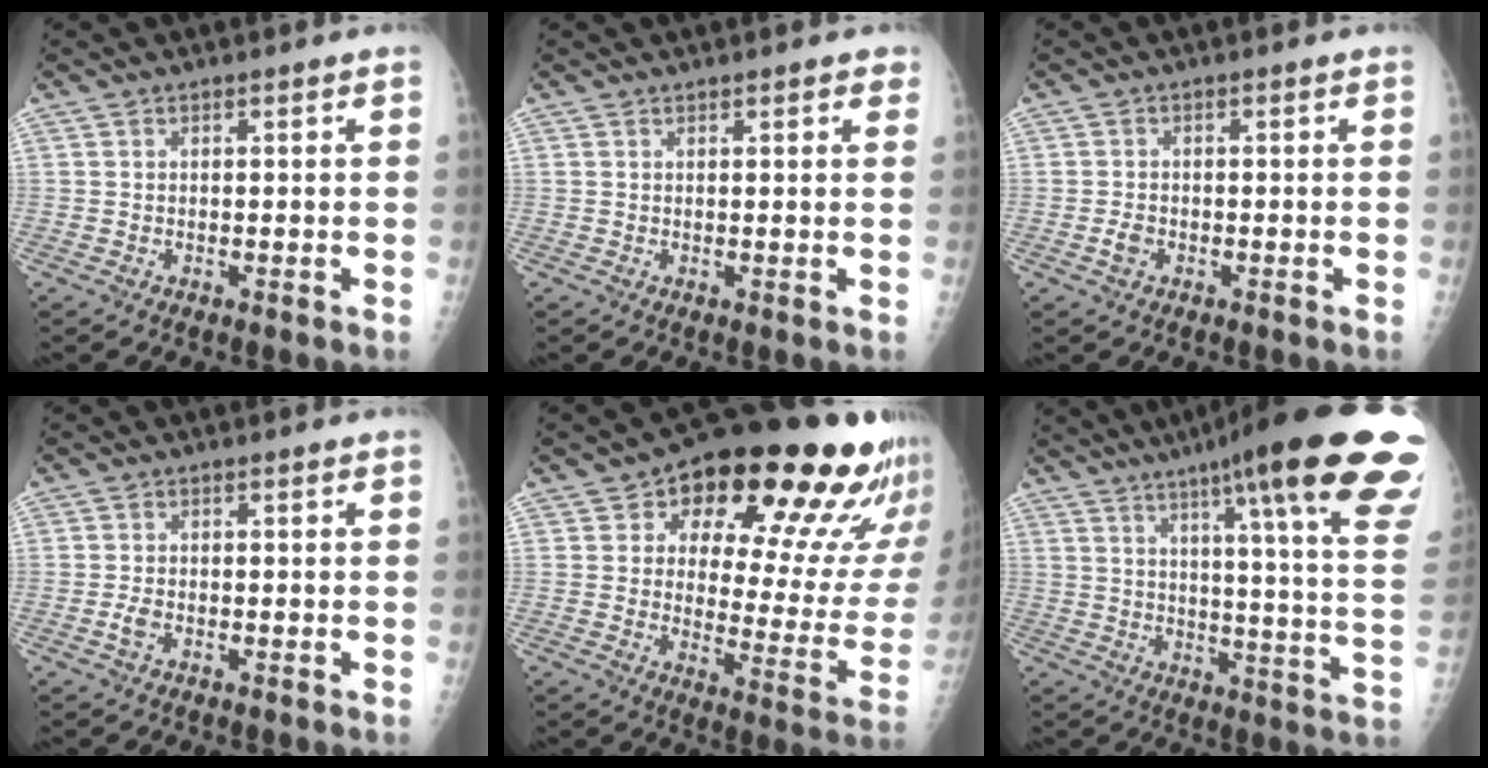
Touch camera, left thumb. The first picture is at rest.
{"total": 2.1, "force": [1.4, 0.8, 1.2], "torque": [-0.004, -0.003, 0.014]}
{"total": 1.9, "force": [-0.7, 1.3, 1.1], "torque": [-0.021, 0.002, -0.014]}
{"total": 1.8, "force": [-0.7, 0.9, 1.3], "torque": [-0.031, 0.000, -0.015]}
{"total": 25.7, "force": [15.1, 11.1, 17.6], "torque": [-0.191, -0.054, 0.200]}
{"total": 29.6, "force": [18.0, 3.6, 23.2], "torque": [-0.259, -0.063, 0.235]}